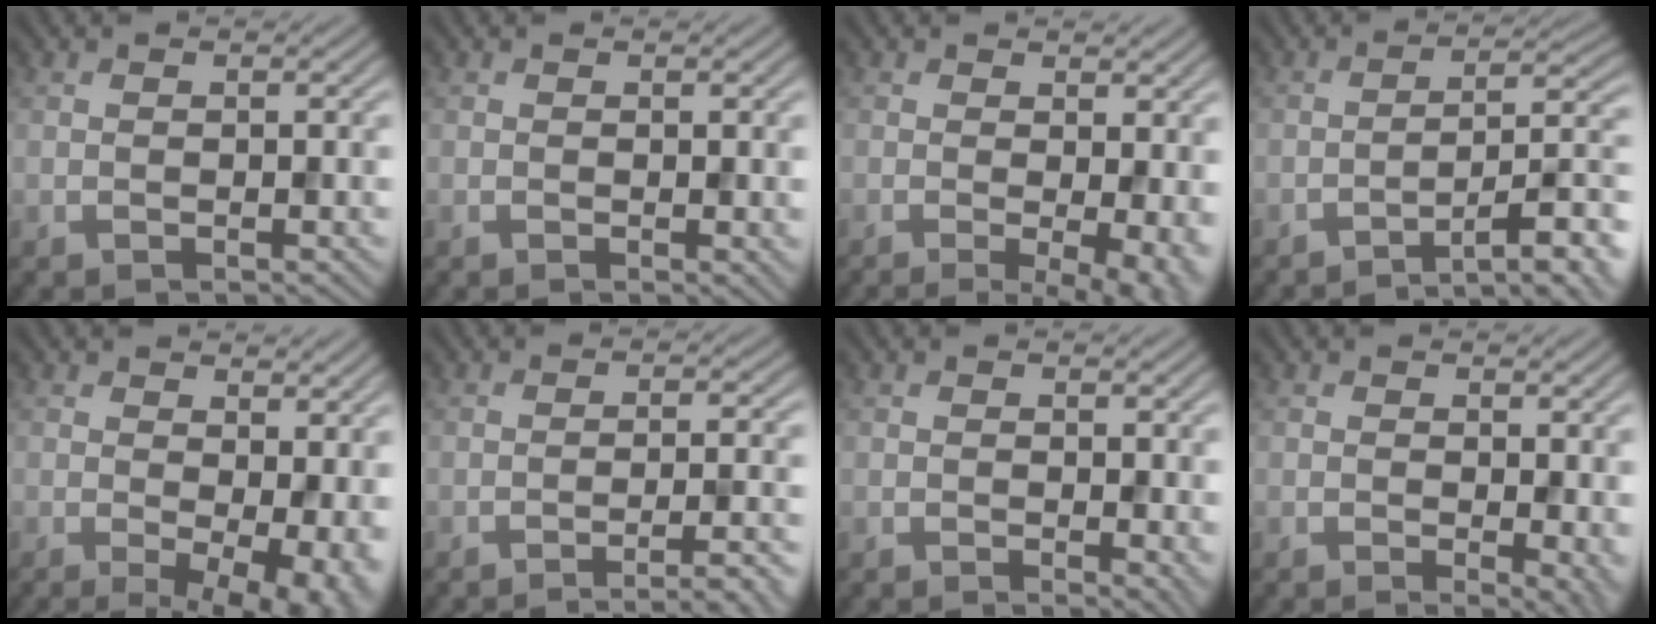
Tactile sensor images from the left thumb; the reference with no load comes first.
{"total": 0.5, "force": [0.0, 0.3, 0.4], "torque": [-0.003, -0.004, 0.000]}
{"total": 5.6, "force": [-0.7, 1.6, 5.4], "torque": [-0.081, -0.010, -0.008]}
{"total": 8.9, "force": [-6.3, 1.7, 6.0], "torque": [-0.083, 0.018, -0.100]}
{"total": 8.5, "force": [0.1, 4.0, 7.5], "torque": [-0.104, -0.016, 0.012]}
{"total": 5.6, "force": [-3.7, 0.9, 4.1], "torque": [-0.054, 0.012, -0.062]}
{"total": 1.9, "force": [0.0, 1.0, 1.6], "torque": [-0.018, -0.007, 0.001]}
{"total": 3.6, "force": [-0.3, 1.4, 3.3], "torque": [-0.040, -0.008, -0.002]}